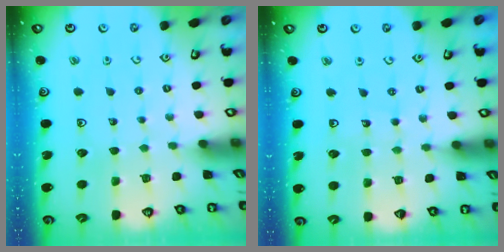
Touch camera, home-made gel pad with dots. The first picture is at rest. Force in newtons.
{"total": 5.4, "press": 5.1, "slide": 1.7}